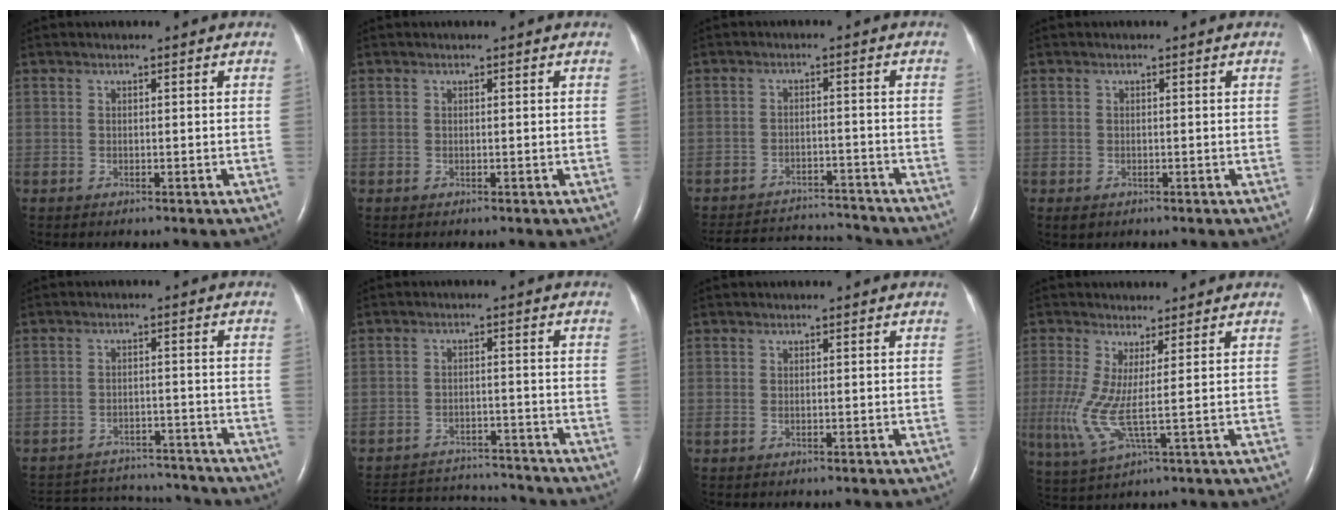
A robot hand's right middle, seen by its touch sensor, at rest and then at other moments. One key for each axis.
{"total": 0.0}
{"total": 11.4, "fx": -11.3, "fy": 1.0, "fz": 1.2, "tx": -0.029, "ty": 0.007, "tz": -0.165}
{"total": 0.9, "fx": -0.5, "fy": 0.6, "fz": 0.4, "tx": -0.008, "ty": 0.001, "tz": -0.002}
{"total": 13.6, "fx": -13.1, "fy": 2.8, "fz": 2.4, "tx": -0.053, "ty": 0.010, "tz": -0.176}
{"total": 12.5, "fx": -12.2, "fy": 1.8, "fz": 2.1, "tx": -0.045, "ty": 0.006, "tz": -0.174}
{"total": 0.0}
{"total": 6.3, "fx": 0.1, "fy": 0.0, "fz": 6.3, "tx": -0.156, "ty": -0.011, "tz": 0.007}